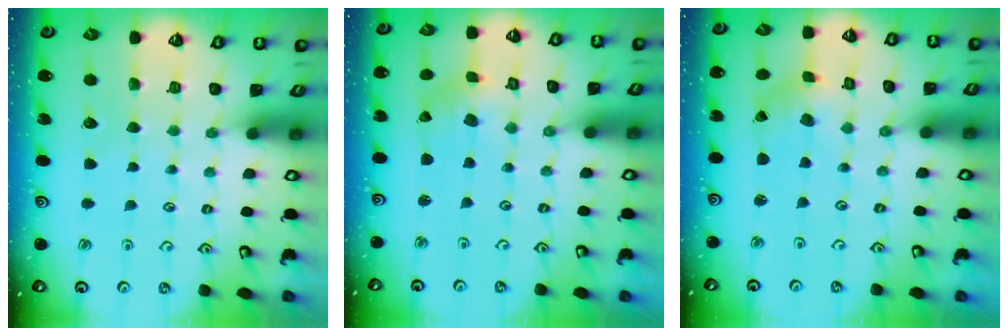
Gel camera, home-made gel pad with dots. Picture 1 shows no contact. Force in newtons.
{"total": 1.1, "press": 1.1, "slide": 0.2}
{"total": 2.7, "press": 2.3, "slide": 1.3}